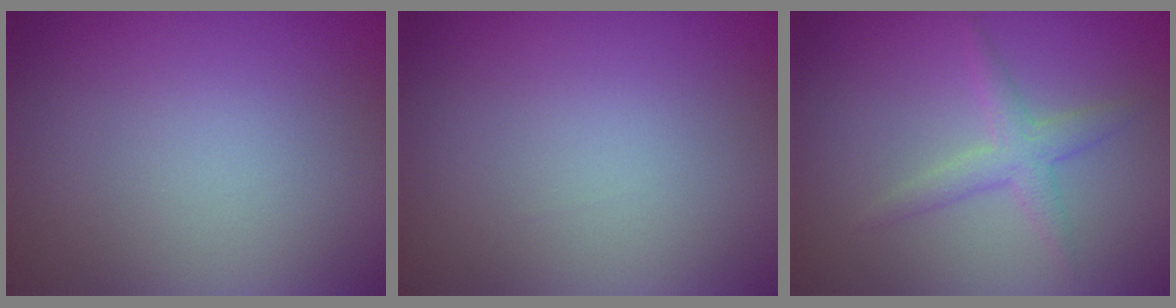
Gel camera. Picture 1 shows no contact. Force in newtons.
{"total": 0.0}
{"total": 2.2, "press": 2.2, "slide": 0.1}